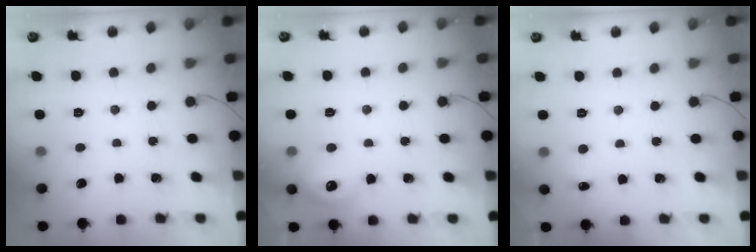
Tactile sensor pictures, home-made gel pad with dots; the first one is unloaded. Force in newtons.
{"total": 9.5, "press": 9.4, "slide": 1.5}
{"total": 3.9, "press": 3.8, "slide": 1.1}